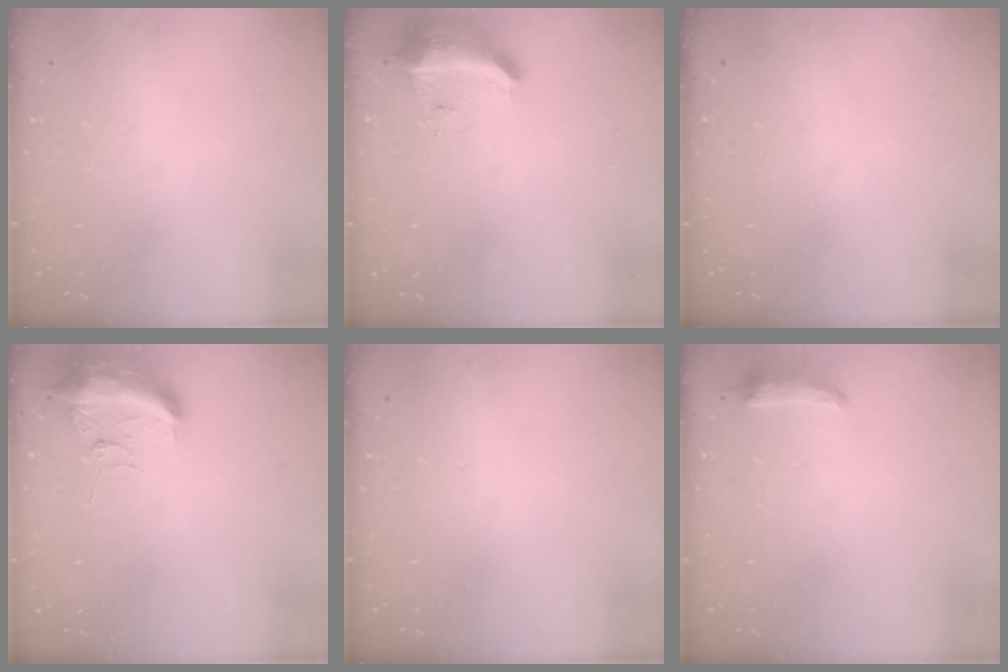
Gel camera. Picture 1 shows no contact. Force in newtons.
{"total": 10.2, "press": 9.6, "slide": 3.5}
{"total": 0.0}
{"total": 10.1, "press": 10.0, "slide": 1.2}
{"total": 0.0}
{"total": 5.8, "press": 5.8, "slide": 1.0}